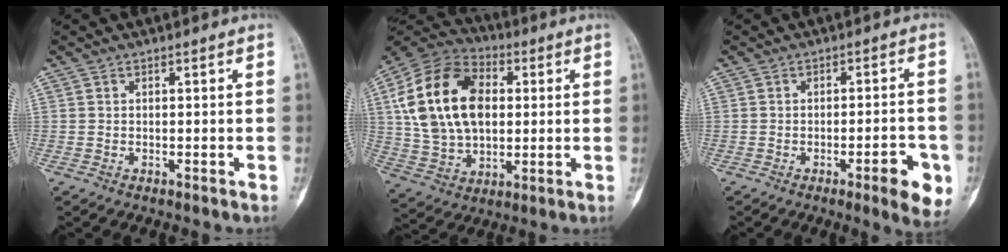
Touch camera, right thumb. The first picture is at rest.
{"total": 21.5, "force": [3.5, 14.3, 15.6], "torque": [-0.272, 0.017, 0.064]}
{"total": 8.3, "force": [-3.5, 2.1, 7.2], "torque": [-0.079, 0.012, -0.041]}